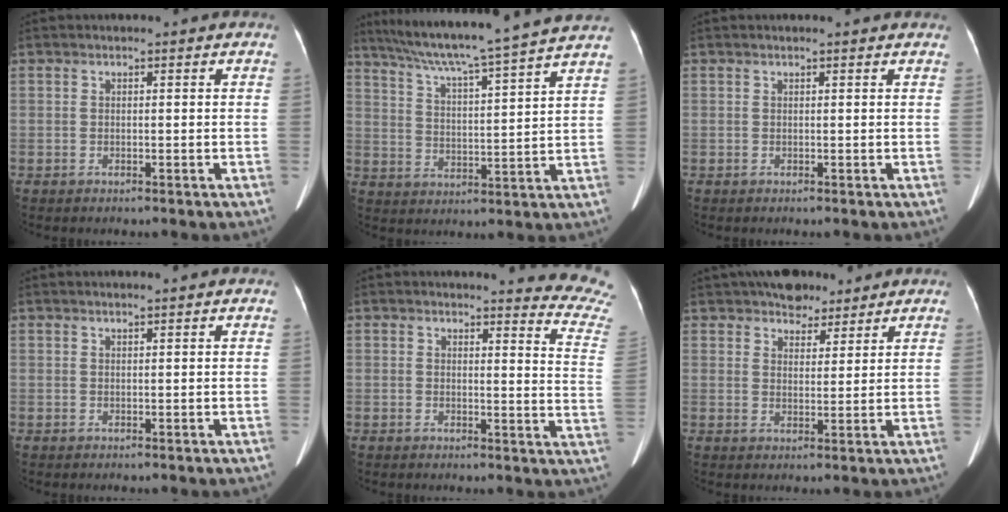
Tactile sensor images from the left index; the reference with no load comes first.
{"total": 19.2, "force": [16.6, -1.8, 9.4], "torque": [-0.164, -0.007, 0.240]}
{"total": 1.5, "force": [1.4, 0.3, 0.4], "torque": [-0.013, 0.018, 0.014]}
{"total": 2.6, "force": [2.3, -0.2, 1.0], "torque": [-0.015, 0.015, 0.034]}
{"total": 11.6, "force": [11.5, -1.3, 0.7], "torque": [0.002, -0.135, 0.095]}
{"total": 6.5, "force": [5.2, 3.0, 2.5], "torque": [-0.033, 0.016, 0.088]}